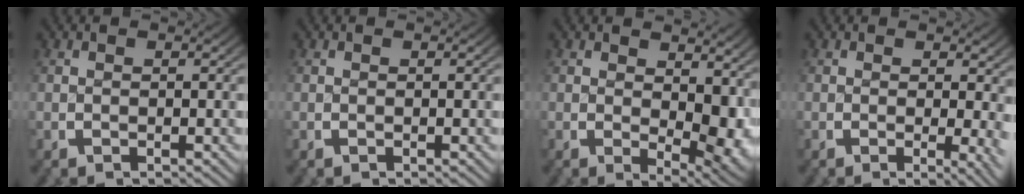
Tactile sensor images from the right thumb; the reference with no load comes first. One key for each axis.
{"total": 0.0}
{"total": 6.0, "fx": 0.9, "fy": 3.5, "fz": 4.8, "tx": -0.066, "ty": -0.032, "tz": 0.033}
{"total": 2.8, "fx": 0.3, "fy": 1.2, "fz": 2.6, "tx": -0.019, "ty": -0.008, "tz": 0.001}